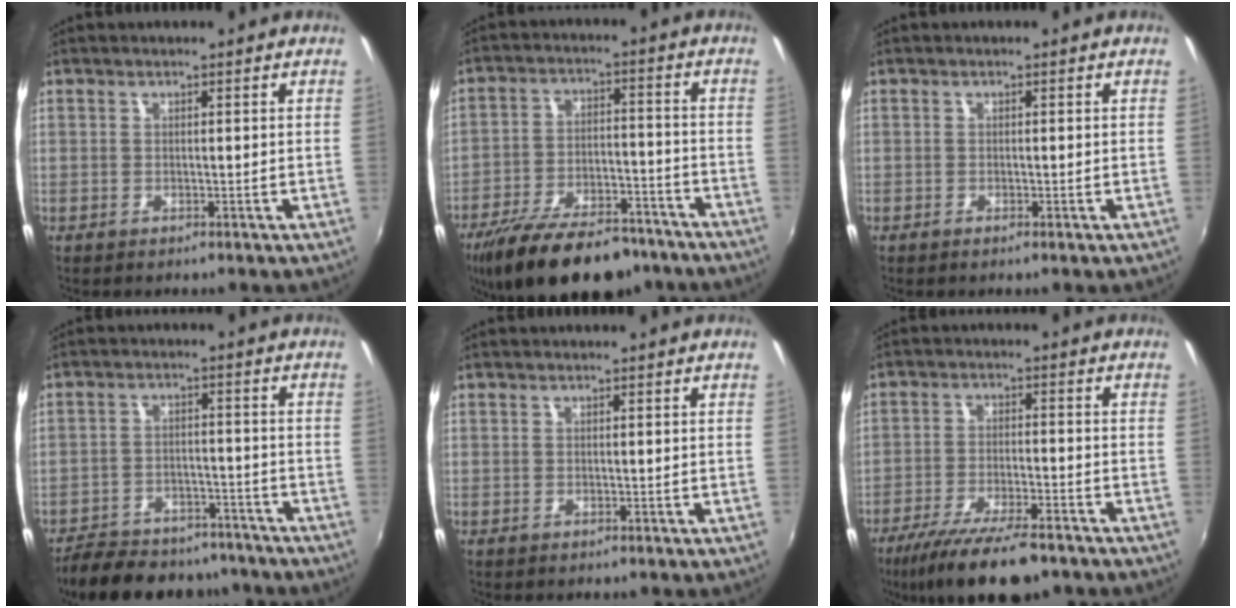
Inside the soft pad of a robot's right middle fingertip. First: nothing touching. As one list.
[{"total": 21.3, "force": [-16.4, 8.2, 10.8], "torque": [-0.210, -0.016, -0.247]}, {"total": 0.5, "force": [-0.4, 0.0, 0.3], "torque": [-0.004, 0.001, -0.007]}, {"total": 17.3, "force": [-14.5, 6.8, 6.6], "torque": [-0.150, 0.007, -0.197]}, {"total": 0.0}, {"total": 13.8, "force": [-10.4, 3.3, 8.4], "torque": [-0.177, -0.036, -0.174]}]